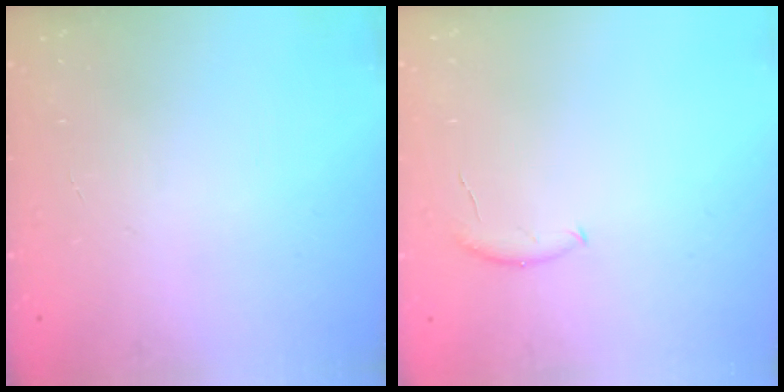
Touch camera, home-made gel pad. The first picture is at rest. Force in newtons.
{"total": 5.3, "press": 5.2, "slide": 0.6}